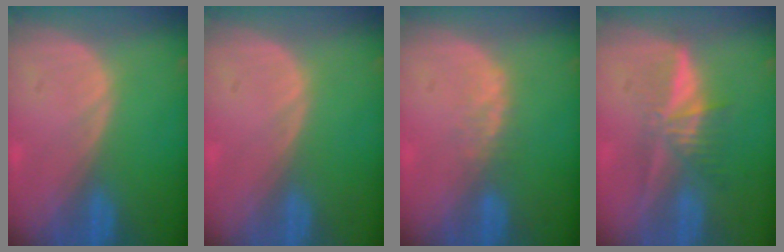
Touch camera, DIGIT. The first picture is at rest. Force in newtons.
{"total": 0.0}
{"total": 1.9, "press": 1.8, "slide": 0.5}
{"total": 5.4, "press": 5.2, "slide": 1.6}